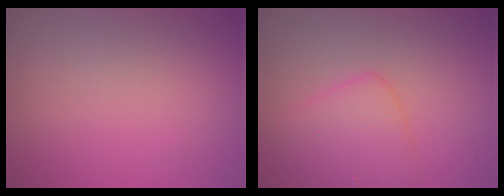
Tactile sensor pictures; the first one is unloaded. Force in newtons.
{"total": 3.5, "press": 3.5, "slide": 0.1}